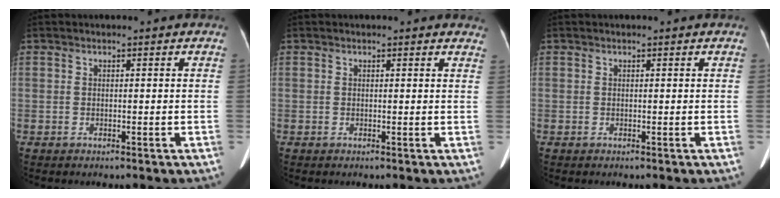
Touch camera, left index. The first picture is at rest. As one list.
[{"total": 3.1, "force": [2.9, 0.8, 0.5], "torque": [0.001, -0.008, 0.008]}, {"total": 0.0}]